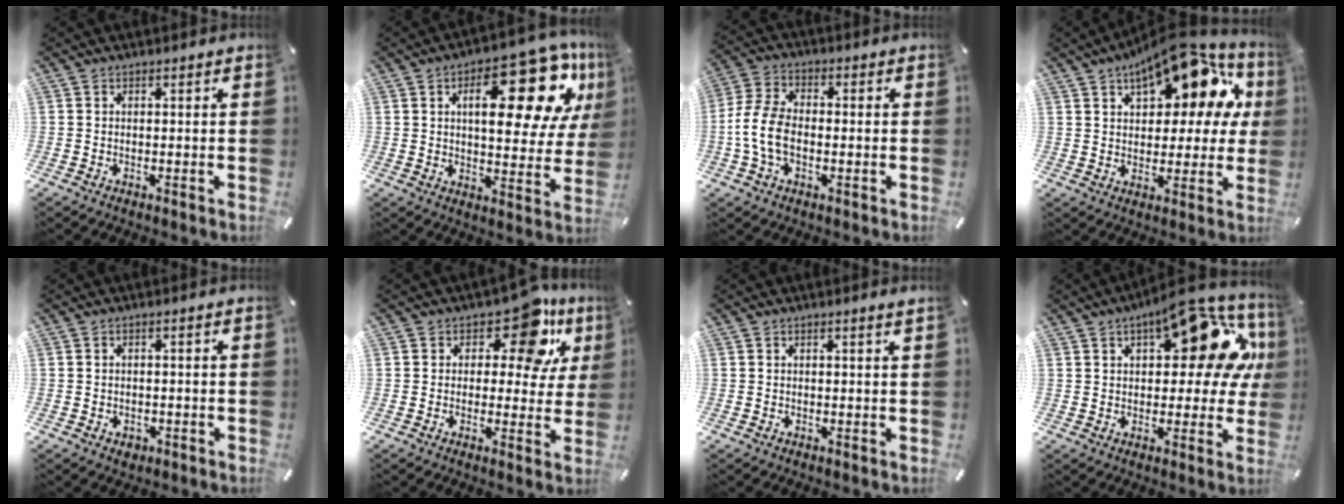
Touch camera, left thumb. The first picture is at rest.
{"total": 22.0, "force": [10.0, 9.7, 17.0], "torque": [-0.227, -0.057, 0.156]}
{"total": 9.0, "force": [-1.9, 5.7, 6.7], "torque": [-0.149, 0.005, -0.035]}
{"total": 18.3, "force": [10.3, 9.6, 11.7], "torque": [-0.158, -0.062, 0.172]}
{"total": 1.8, "force": [-0.8, 1.4, 0.8], "torque": [-0.014, 0.006, -0.015]}
{"total": 13.0, "force": [6.9, 6.6, 8.9], "torque": [-0.117, -0.042, 0.115]}
{"total": 0.9, "force": [0.5, 0.0, 0.7], "torque": [-0.013, -0.002, 0.009]}
{"total": 18.0, "force": [7.8, 8.8, 13.7], "torque": [-0.166, -0.043, 0.125]}